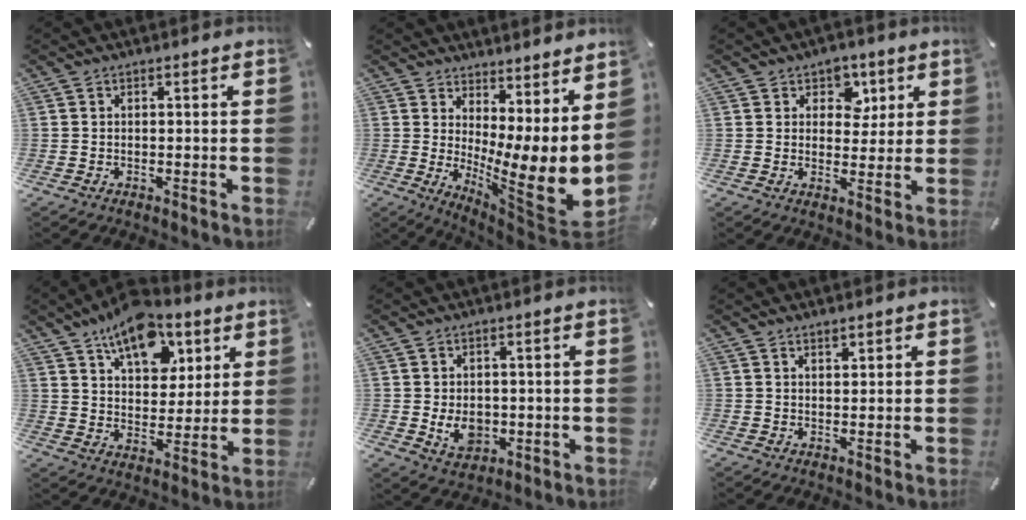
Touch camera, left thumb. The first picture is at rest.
{"total": 13.5, "force": [-1.1, 3.2, 13.0], "torque": [-0.160, -0.054, -0.011]}
{"total": 6.1, "force": [2.7, 5.2, 1.8], "torque": [-0.008, -0.009, 0.040]}
{"total": 14.0, "force": [8.7, 8.4, 6.9], "torque": [-0.102, -0.042, 0.154]}
{"total": 6.9, "force": [-0.6, 5.8, 3.9], "torque": [-0.067, -0.002, -0.010]}
{"total": 1.3, "force": [1.2, 0.6, 0.3], "torque": [-0.006, 0.000, 0.022]}